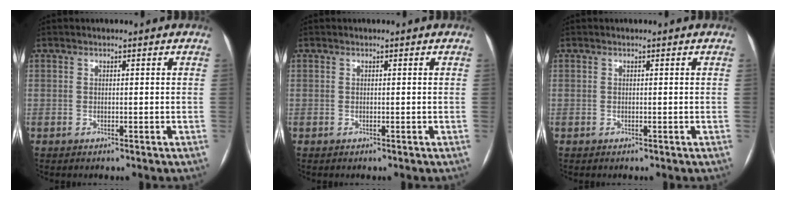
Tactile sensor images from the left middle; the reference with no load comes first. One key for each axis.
{"total": 0.0}
{"total": 0.0}